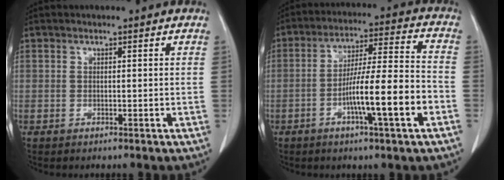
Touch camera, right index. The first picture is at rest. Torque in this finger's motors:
{"motor_torque": [1.65, -0.49, 0.65, 0.21]}